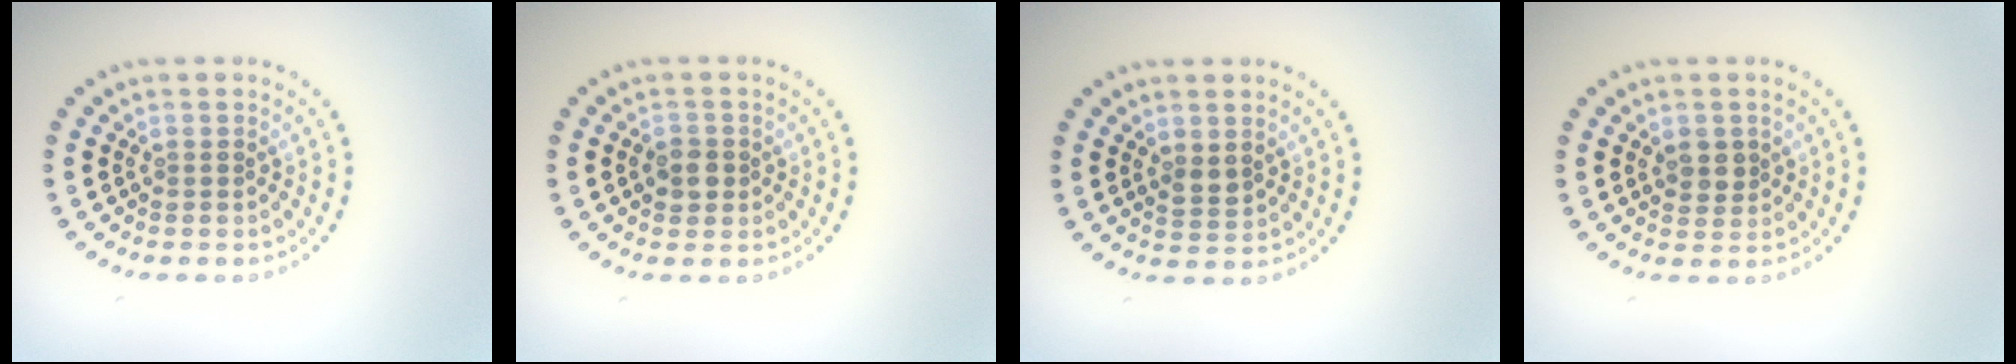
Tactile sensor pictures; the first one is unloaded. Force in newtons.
{"total": 1.8, "press": 1.7, "slide": 0.6}
{"total": 1.5, "press": 1.4, "slide": 0.5}
{"total": 1.8, "press": 1.8, "slide": 0.4}